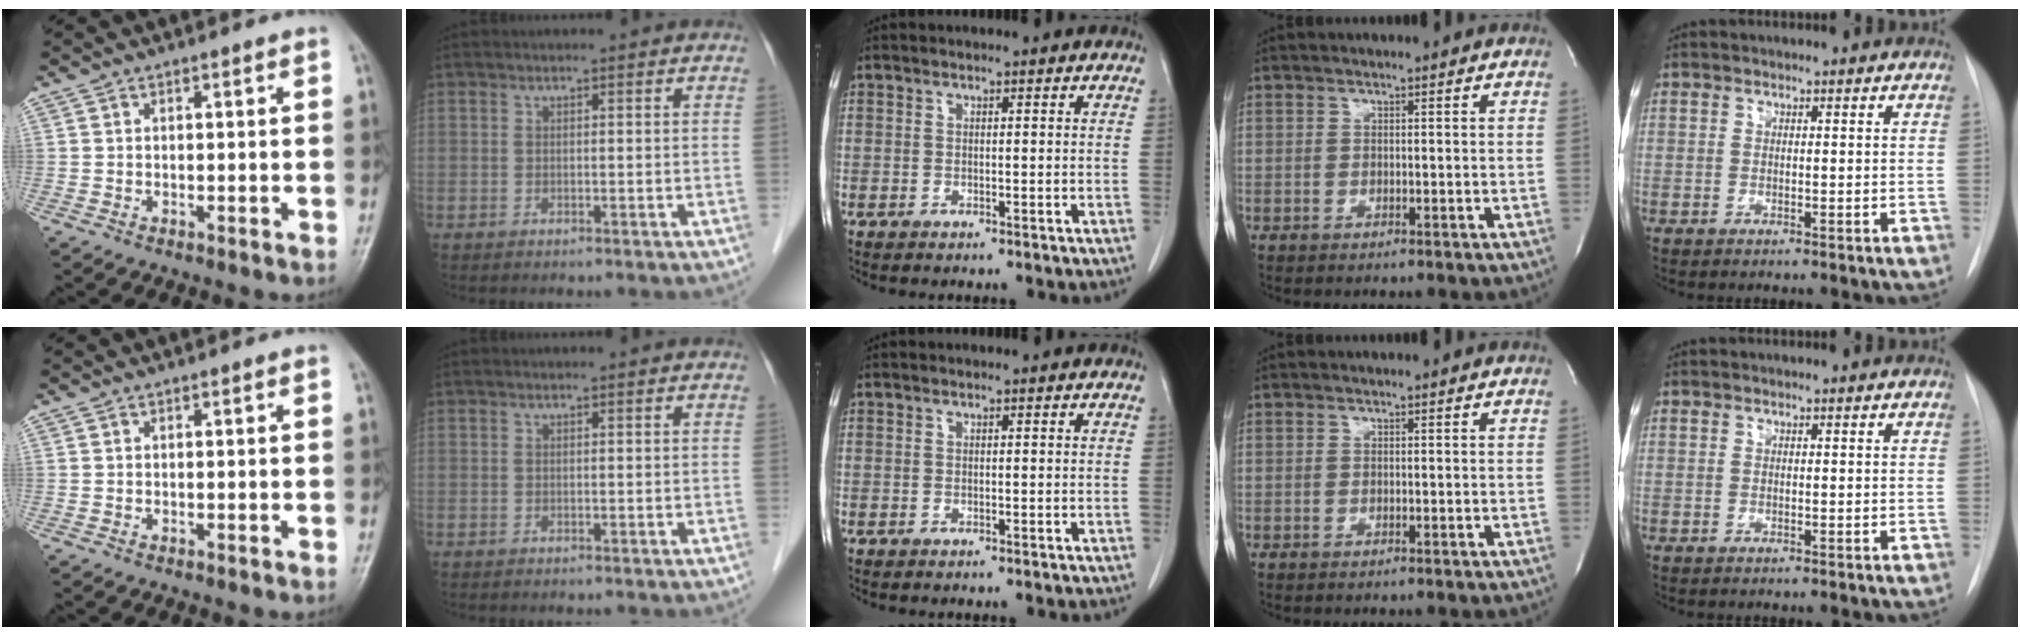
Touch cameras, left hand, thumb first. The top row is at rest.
{}